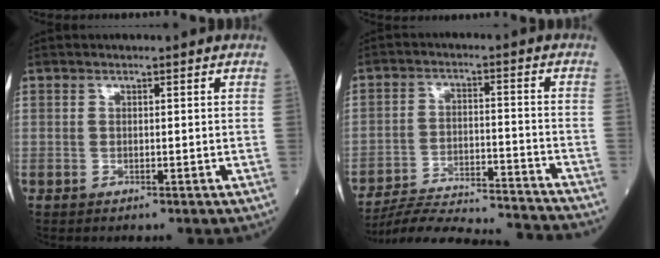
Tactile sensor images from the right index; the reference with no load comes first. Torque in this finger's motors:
{"motor_torque": [-0.86, -0.71, -0.11, -0.19]}